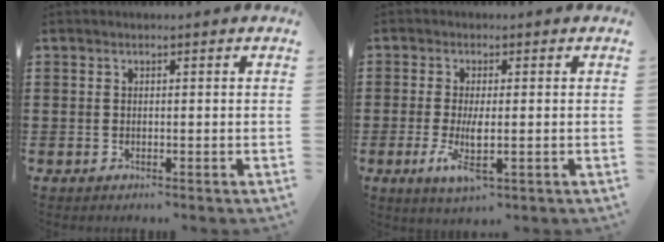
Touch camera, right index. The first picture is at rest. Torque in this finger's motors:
{"motor_torque": [0.23, -0.10, 0.22, 0.09]}